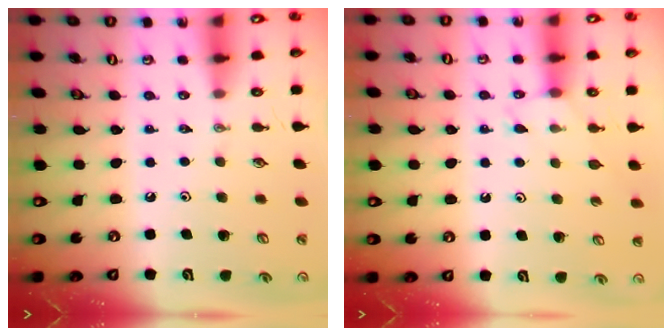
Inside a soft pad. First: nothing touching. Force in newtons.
{"total": 6.8, "press": 6.7, "slide": 0.5}